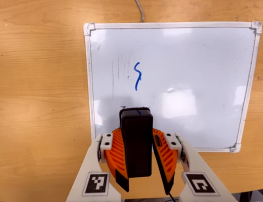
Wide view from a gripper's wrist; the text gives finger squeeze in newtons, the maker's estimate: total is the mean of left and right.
{"total": 9.1, "left": 9.4, "right": 8.9}